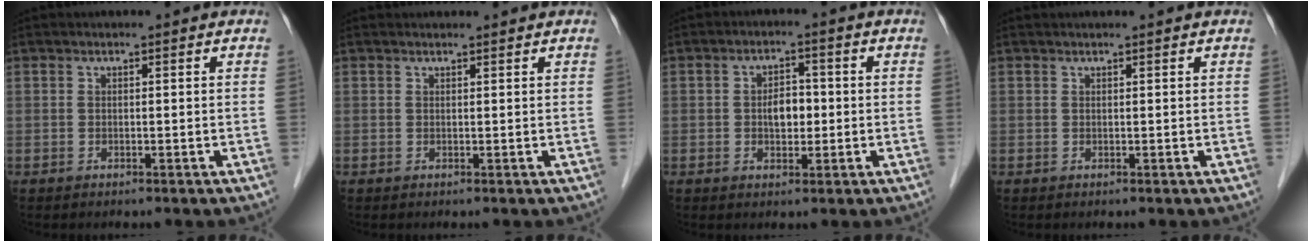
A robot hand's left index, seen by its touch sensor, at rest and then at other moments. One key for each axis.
{"total": 1.9, "fx": 1.9, "fy": 0.2, "fz": 0.2, "tx": -0.008, "ty": 0.016, "tz": 0.027}
{"total": 3.7, "fx": -0.4, "fy": 2.3, "fz": 2.9, "tx": -0.052, "ty": 0.008, "tz": -0.006}
{"total": 1.6, "fx": 1.5, "fy": -0.1, "fz": 0.6, "tx": -0.007, "ty": 0.020, "tz": 0.024}